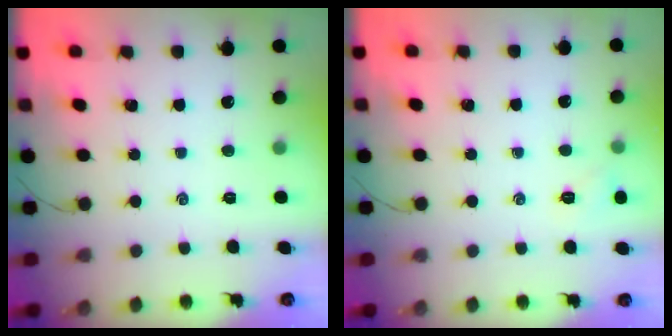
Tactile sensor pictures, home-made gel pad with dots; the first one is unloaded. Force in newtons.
{"total": 5.9, "press": 5.7, "slide": 1.7}